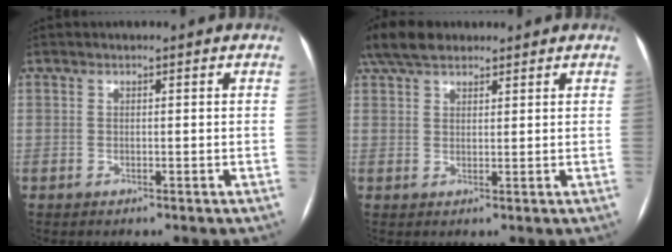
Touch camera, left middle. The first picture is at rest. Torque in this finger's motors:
{"motor_torque": [0.39, -0.39, 0.18, 0.01]}